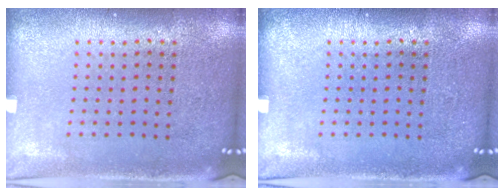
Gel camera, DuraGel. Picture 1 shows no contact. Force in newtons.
{"total": 0.0}